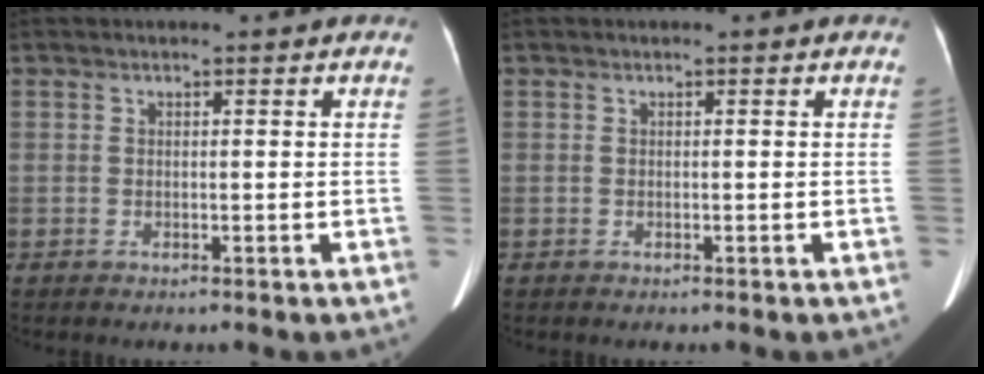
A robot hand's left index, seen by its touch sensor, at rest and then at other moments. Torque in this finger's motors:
{"motor_torque": [0.00, 0.00, 0.00, 0.00]}